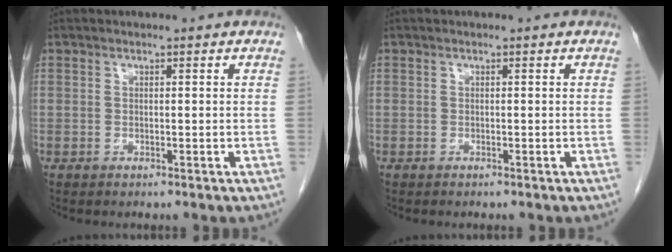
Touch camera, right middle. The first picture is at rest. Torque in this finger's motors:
{"motor_torque": [-0.21, -0.22, -0.02, -0.01]}